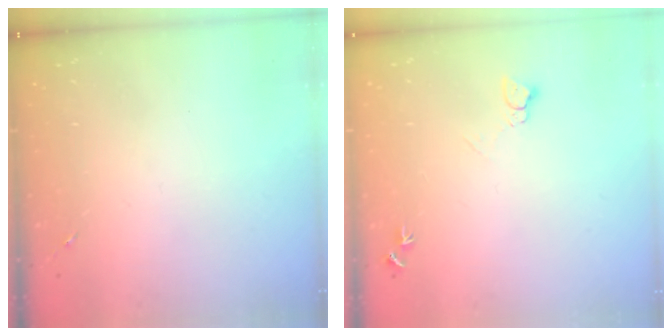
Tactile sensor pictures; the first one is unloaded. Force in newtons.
{"total": 5.1, "press": 5.1, "slide": 0.6}